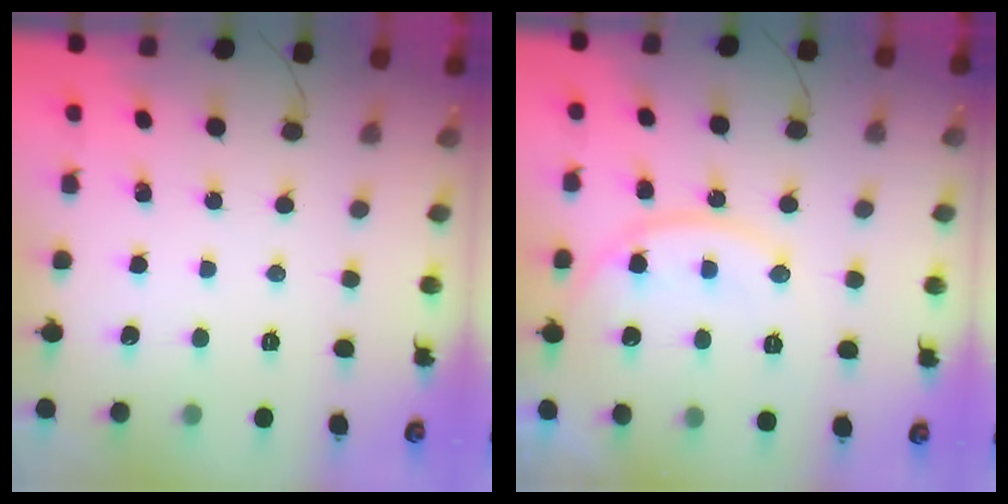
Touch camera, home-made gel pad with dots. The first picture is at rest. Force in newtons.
{"total": 13.1, "press": 13.1, "slide": 0.4}